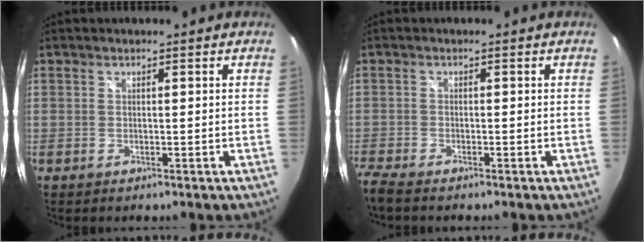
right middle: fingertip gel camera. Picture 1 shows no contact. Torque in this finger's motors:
{"motor_torque": [1.01, -1.13, 0.47, 0.16]}